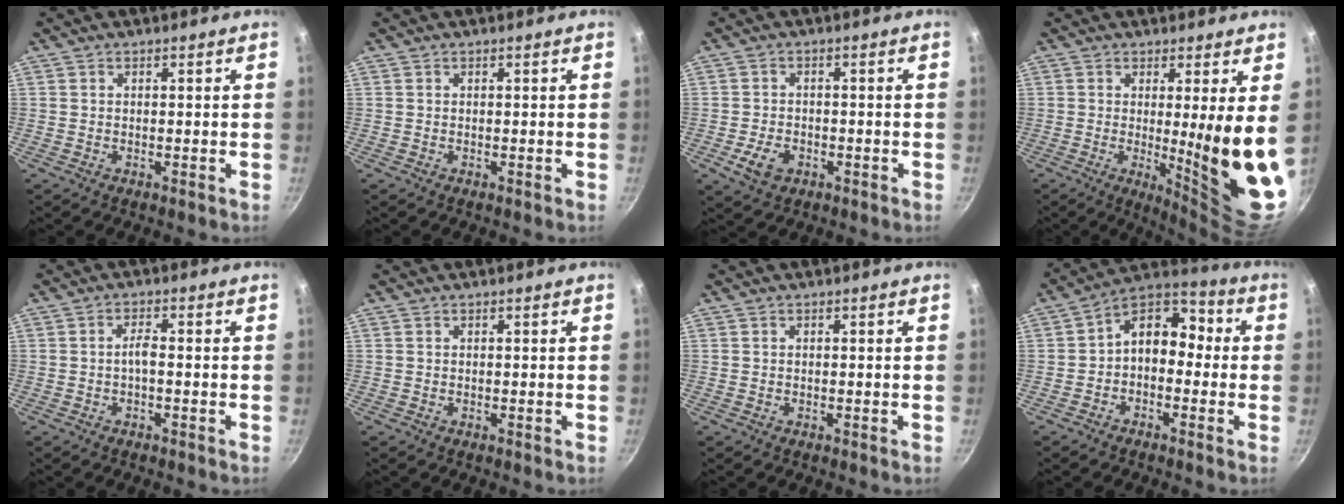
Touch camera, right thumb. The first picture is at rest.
{"total": 0.0}
{"total": 5.1, "force": [-2.0, 3.5, 3.1], "torque": [-0.054, 0.009, -0.031]}
{"total": 14.6, "force": [1.1, 1.3, 14.5], "torque": [-0.193, -0.059, 0.023]}
{"total": 2.1, "force": [-0.7, 0.6, 1.9], "torque": [-0.042, 0.014, -0.016]}
{"total": 0.0}
{"total": 0.0}
{"total": 10.4, "force": [-0.5, 7.5, 7.2], "torque": [-0.077, 0.050, -0.030]}